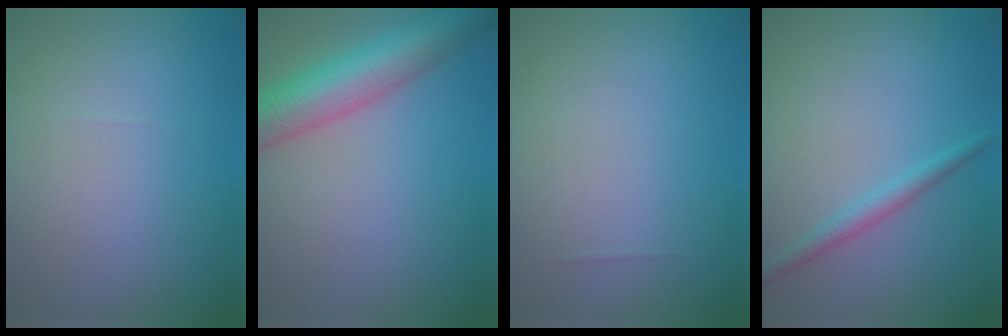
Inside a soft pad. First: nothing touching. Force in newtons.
{"total": 7.8, "press": 7.8, "slide": 0.3}
{"total": 0.0}
{"total": 1.8, "press": 1.8, "slide": 0.0}